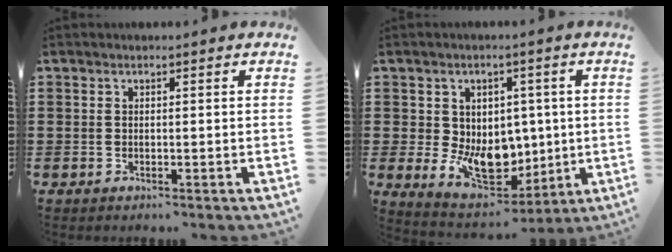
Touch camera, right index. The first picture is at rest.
{"total": 10.2, "force": [-0.5, 7.6, 6.8], "torque": [-0.118, 0.000, 0.001]}